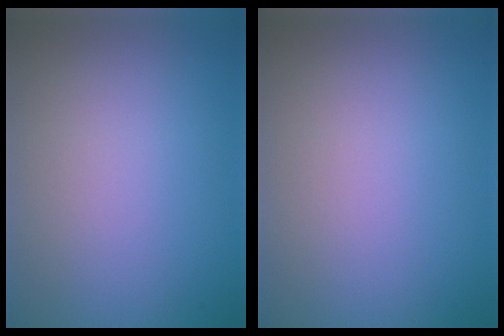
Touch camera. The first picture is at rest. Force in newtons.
{"total": 0.0}